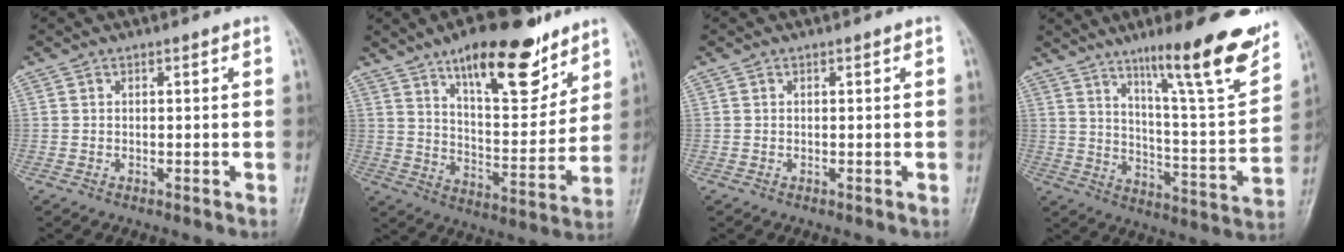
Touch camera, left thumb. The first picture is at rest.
{"total": 18.9, "force": [12.1, 7.0, 12.7], "torque": [-0.146, -0.067, 0.196]}
{"total": 0.0}
{"total": 19.9, "force": [12.7, 3.1, 15.0], "torque": [-0.187, -0.065, 0.196]}